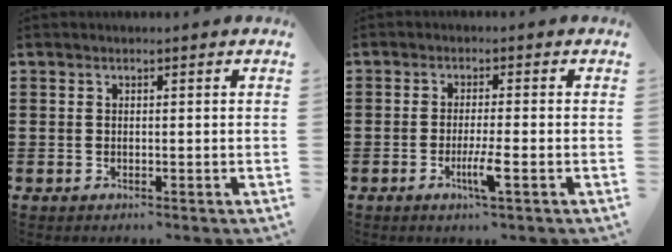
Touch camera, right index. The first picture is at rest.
{"total": 4.1, "force": [-1.7, 0.1, 3.7], "torque": [-0.069, -0.013, -0.031]}